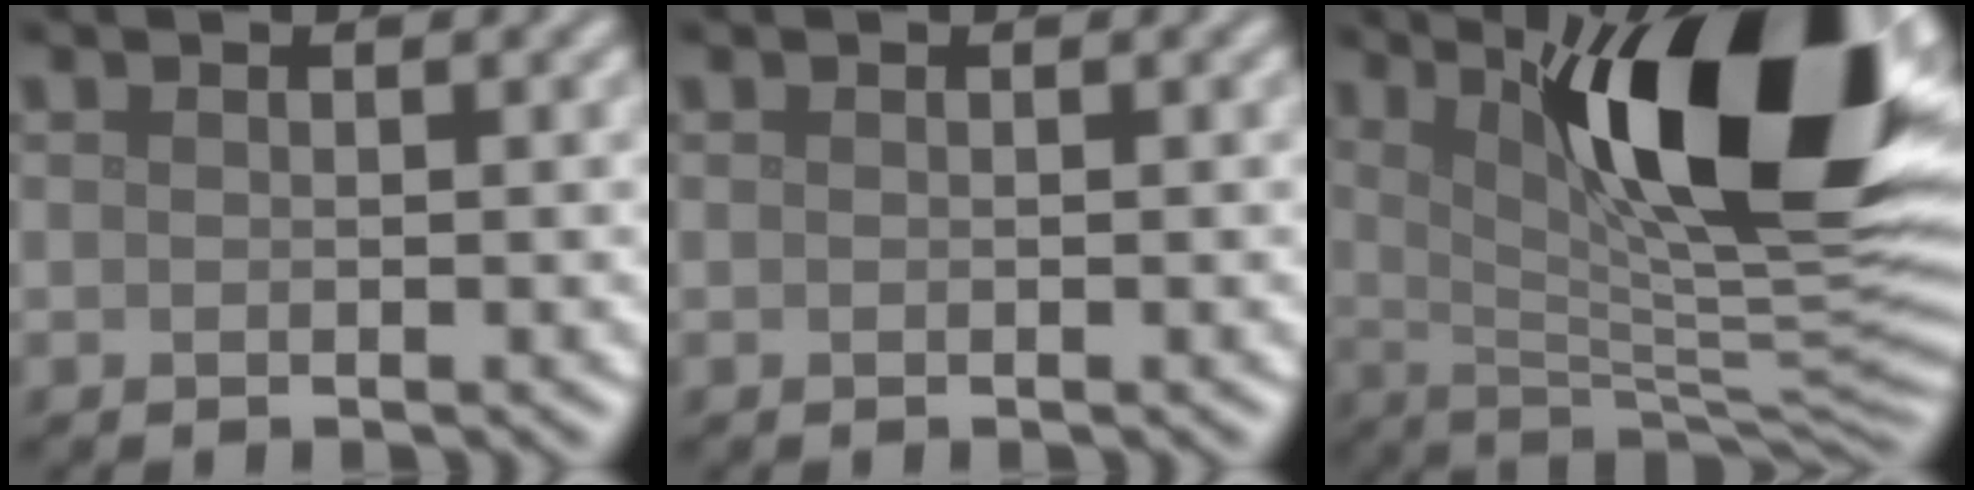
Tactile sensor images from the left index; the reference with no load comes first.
{"total": 0.0}
{"total": 16.7, "force": [6.3, 4.6, 14.7], "torque": [-0.209, -0.004, 0.098]}